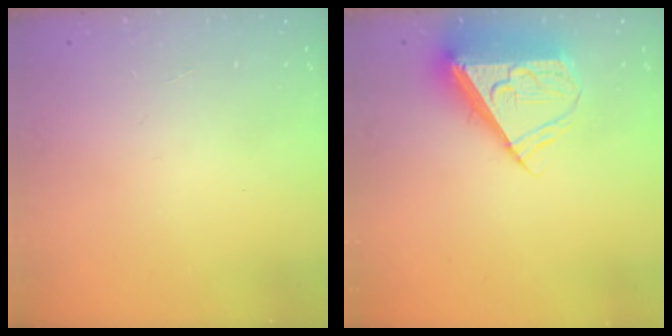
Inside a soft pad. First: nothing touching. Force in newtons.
{"total": 10.1, "press": 10.0, "slide": 1.3}